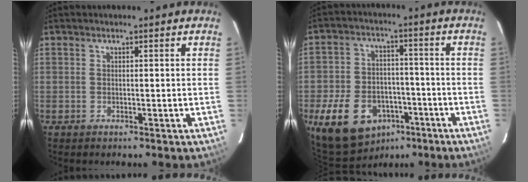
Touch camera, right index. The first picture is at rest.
{"total": 15.1, "force": [-7.9, 10.4, 7.7], "torque": [-0.186, 0.014, -0.110]}